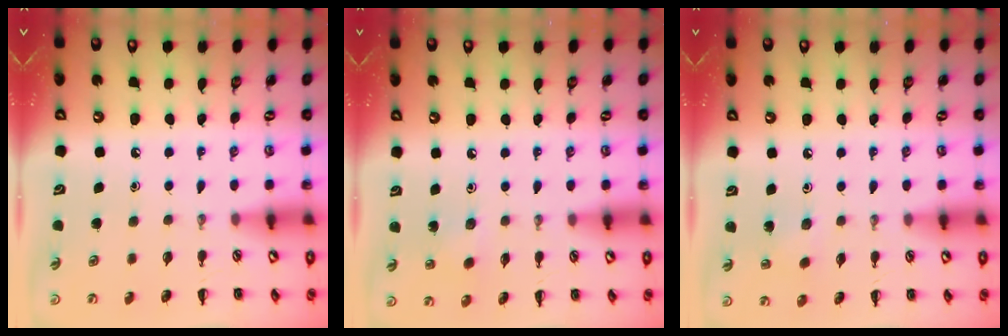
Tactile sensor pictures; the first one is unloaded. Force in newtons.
{"total": 2.4, "press": 2.3, "slide": 0.6}
{"total": 1.5, "press": 1.4, "slide": 0.7}